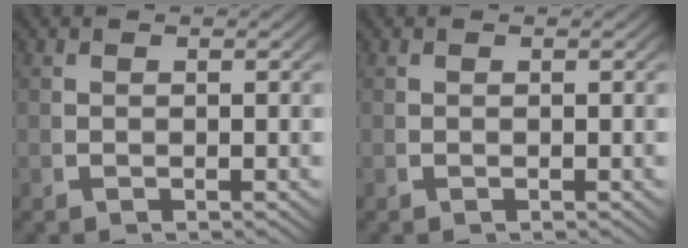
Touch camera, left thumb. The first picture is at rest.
{"total": 0.0}